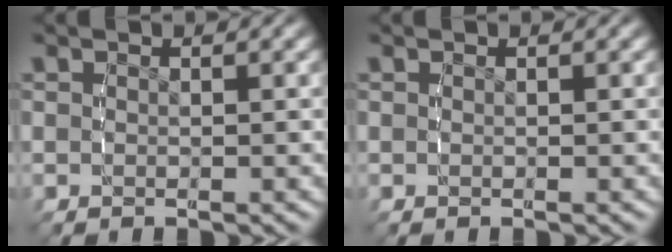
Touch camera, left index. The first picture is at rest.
{"total": 0.0}